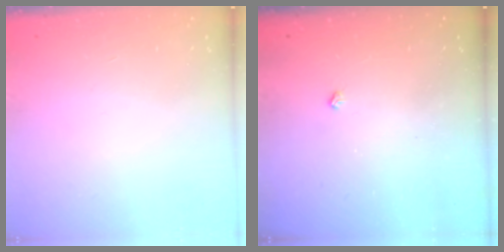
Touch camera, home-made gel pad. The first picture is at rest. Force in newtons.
{"total": 2.1, "press": 2.1, "slide": 0.4}